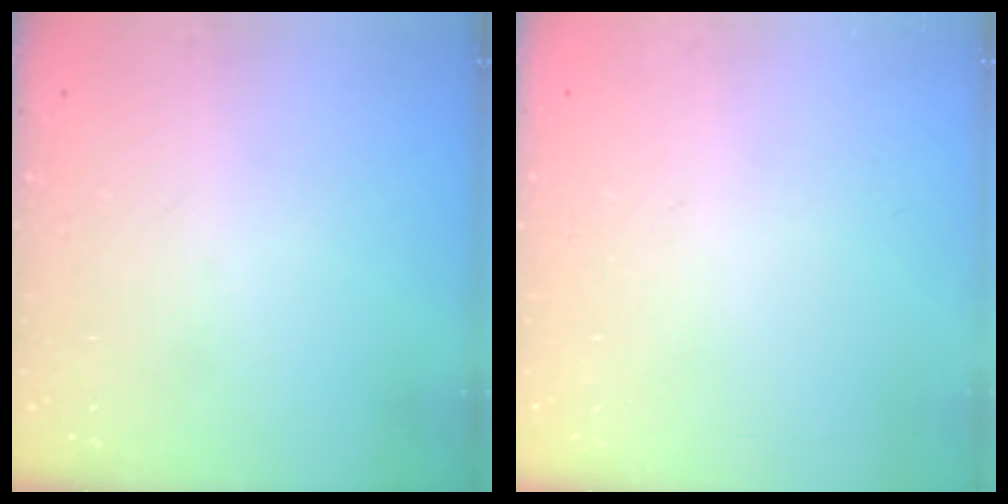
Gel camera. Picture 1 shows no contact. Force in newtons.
{"total": 0.0}